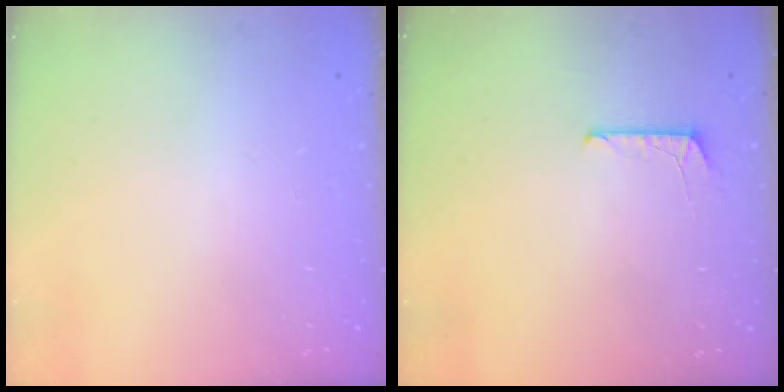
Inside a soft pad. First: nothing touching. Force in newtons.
{"total": 4.8, "press": 4.8, "slide": 0.5}